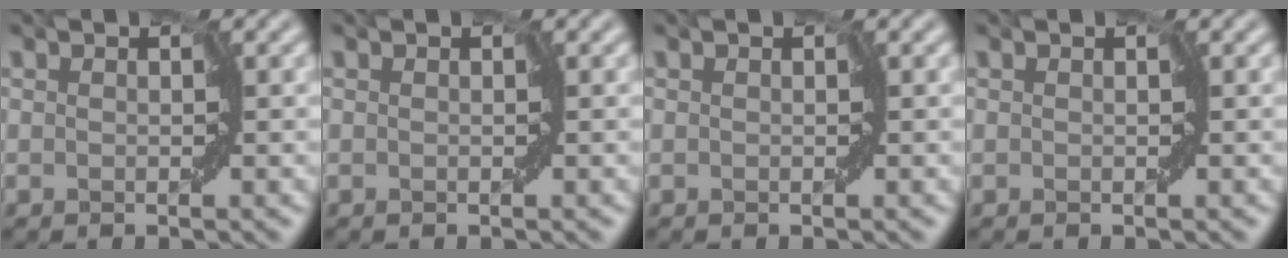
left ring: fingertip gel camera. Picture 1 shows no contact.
{"total": 0.0}
{"total": 0.0}
{"total": 0.0}